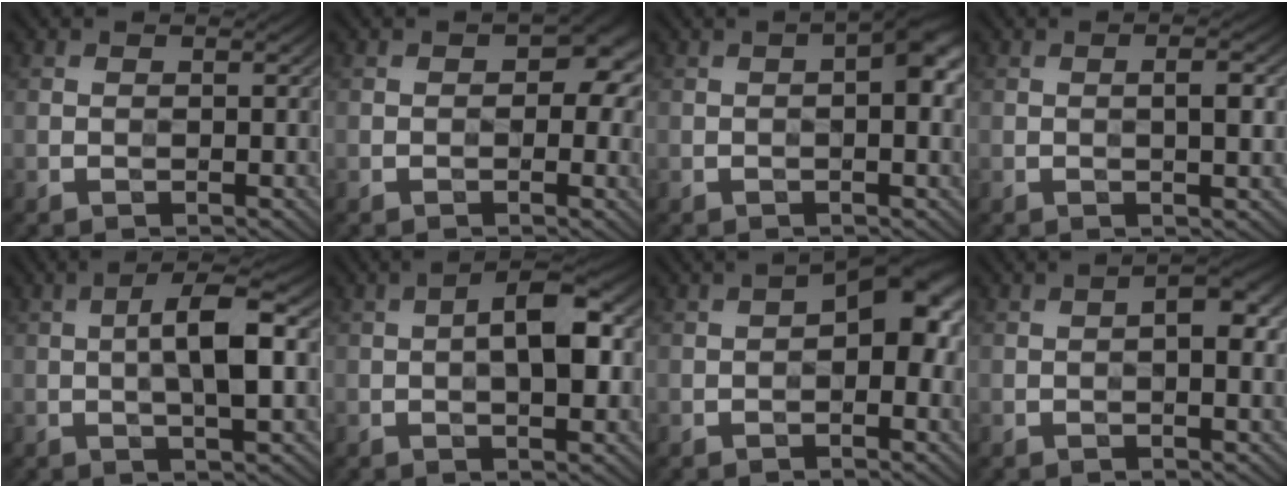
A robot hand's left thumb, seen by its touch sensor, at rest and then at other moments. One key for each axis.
{"total": 5.3, "fx": 0.5, "fy": 3.5, "fz": 4.0, "tx": -0.041, "ty": -0.007, "tz": 0.006}
{"total": 4.3, "fx": 0.3, "fy": 1.3, "fz": 4.1, "tx": -0.062, "ty": 0.012, "tz": 0.000}
{"total": 2.7, "fx": 0.2, "fy": 0.6, "fz": 2.6, "tx": -0.042, "ty": 0.003, "tz": 0.001}
{"total": 7.1, "fx": 0.3, "fy": 1.7, "fz": 6.9, "tx": -0.115, "ty": 0.015, "tz": -0.002}
{"total": 7.5, "fx": 0.3, "fy": 2.9, "fz": 6.9, "tx": -0.100, "ty": 0.018, "tz": -0.006}
{"total": 7.5, "fx": 0.3, "fy": 3.7, "fz": 6.5, "tx": -0.087, "ty": 0.018, "tz": -0.004}
{"total": 4.0, "fx": 0.3, "fy": 1.4, "fz": 3.7, "tx": -0.056, "ty": 0.010, "tz": 0.000}